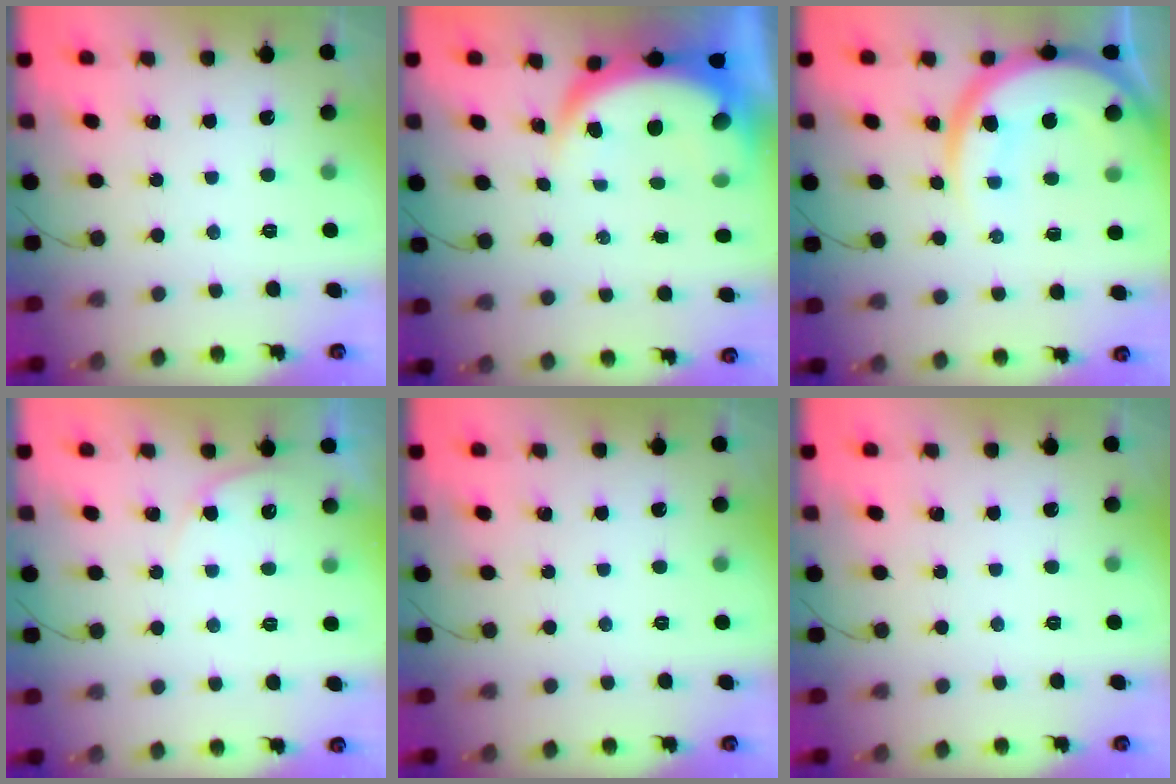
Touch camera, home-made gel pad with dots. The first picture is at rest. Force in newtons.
{"total": 9.1, "press": 9.0, "slide": 1.0}
{"total": 14.3, "press": 14.2, "slide": 1.5}
{"total": 3.4, "press": 3.3, "slide": 0.5}
{"total": 0.0}
{"total": 0.0}